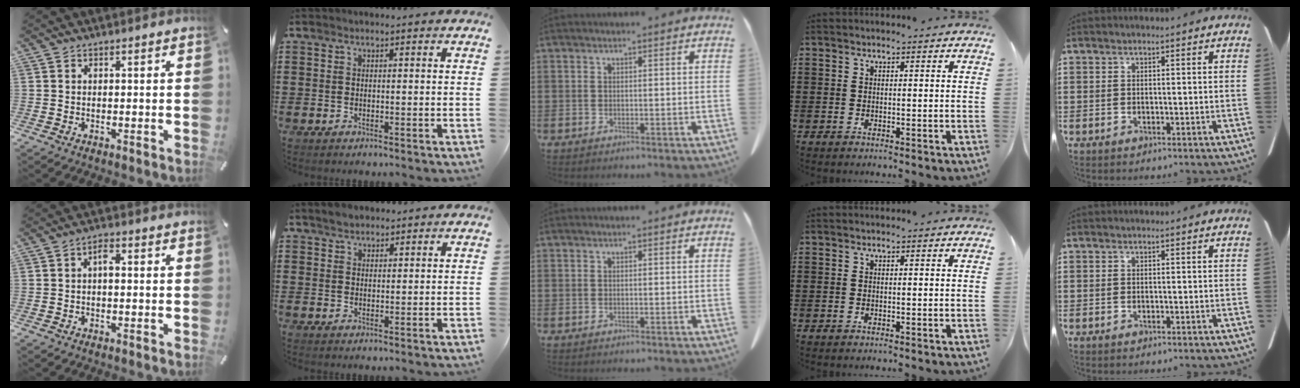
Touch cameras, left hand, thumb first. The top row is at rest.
{"thumb": {"total": 2.5, "force": [-0.1, 1.3, 2.1], "torque": [-0.044, 0.011, -0.004]}, "index": {"total": 1.9, "force": [1.7, 0.8, 0.1], "torque": [-0.006, 0.005, 0.034]}}